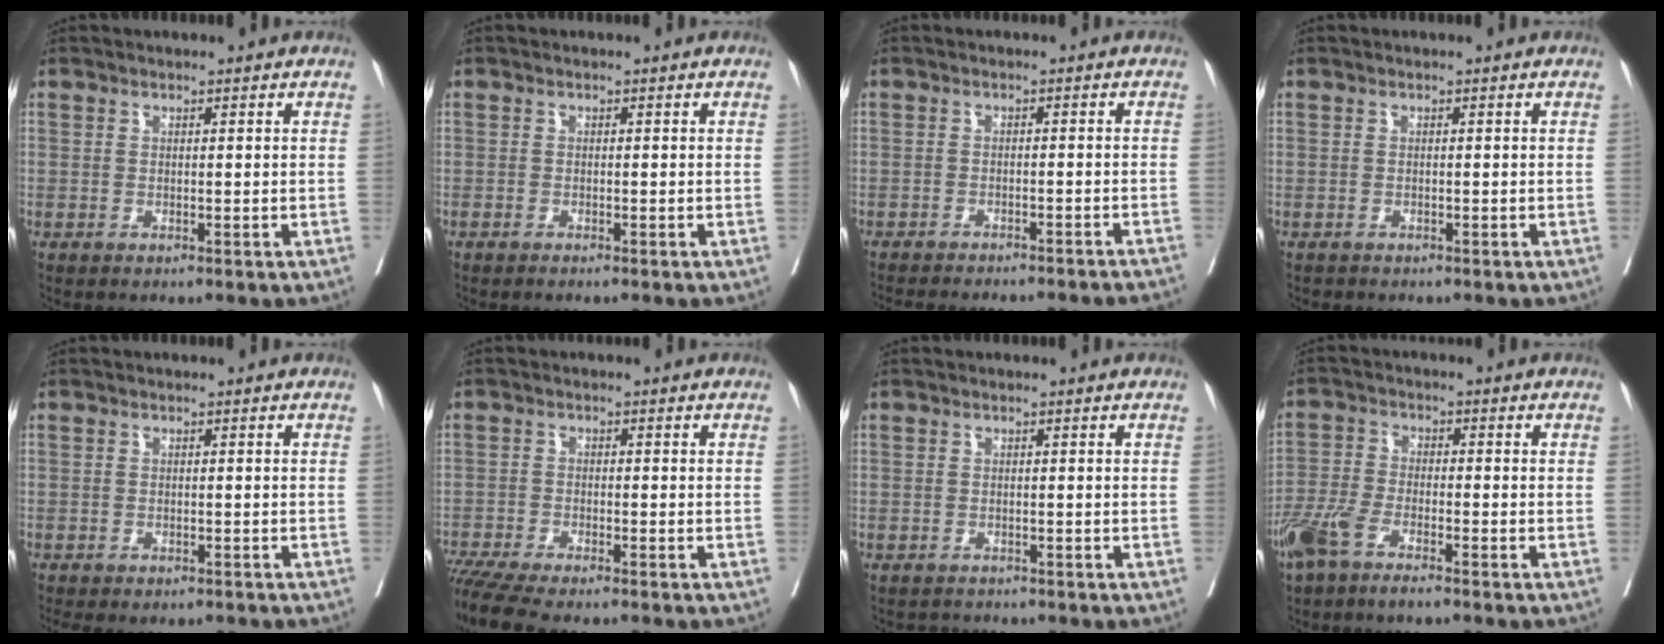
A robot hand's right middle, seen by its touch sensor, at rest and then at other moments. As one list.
[{"total": 1.0, "force": [-0.9, 0.0, 0.5], "torque": [-0.009, -0.002, -0.012]}, {"total": 17.3, "force": [-15.9, 1.3, 6.5], "torque": [-0.106, -0.028, -0.196]}, {"total": 0.6, "force": [-0.5, 0.2, 0.0], "torque": [-0.011, -0.001, -0.011]}, {"total": 5.1, "force": [-4.3, 2.1, 1.8], "torque": [-0.019, 0.003, -0.057]}, {"total": 8.3, "force": [-7.2, 0.4, 4.1], "torque": [-0.066, -0.016, -0.120]}, {"total": 1.5, "force": [-1.3, 0.6, -0.5], "torque": [0.005, -0.004, -0.023]}, {"total": 6.1, "force": [-4.4, 1.5, 4.0], "torque": [-0.096, -0.006, -0.089]}]